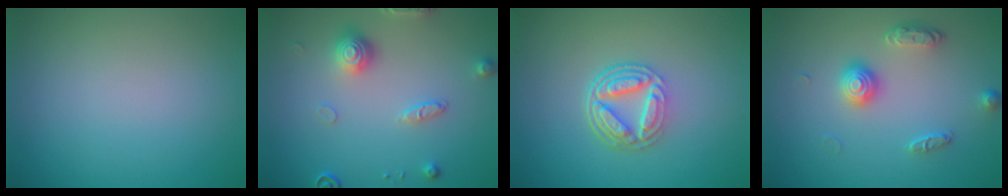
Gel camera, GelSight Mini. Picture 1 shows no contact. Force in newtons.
{"total": 3.1, "press": 3.0, "slide": 0.9}
{"total": 5.2, "press": 3.8, "slide": 3.6}
{"total": 2.6, "press": 2.2, "slide": 1.5}